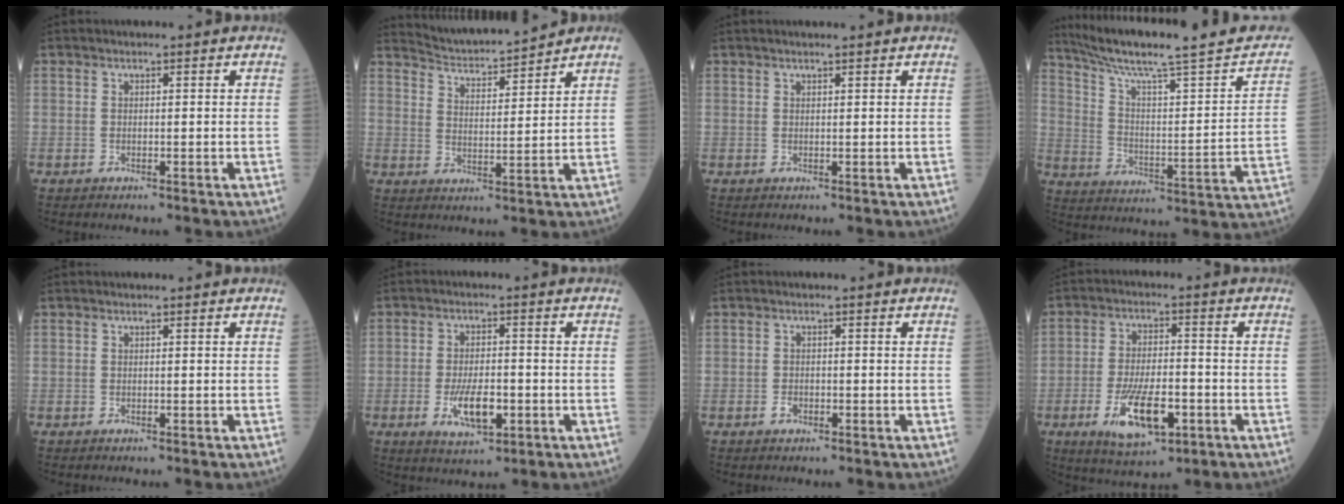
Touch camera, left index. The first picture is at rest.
{"total": 8.3, "force": [8.2, 0.0, 1.5], "torque": [-0.040, 0.011, 0.148]}
{"total": 2.1, "force": [1.8, -0.2, 1.0], "torque": [-0.008, 0.015, 0.029]}
{"total": 21.8, "force": [18.3, 0.9, 11.8], "torque": [-0.179, -0.026, 0.260]}
{"total": 0.0}
{"total": 5.1, "force": [-1.7, 2.2, 4.3], "torque": [-0.085, -0.002, -0.026]}
{"total": 1.2, "force": [-0.7, 0.8, 0.6], "torque": [-0.014, 0.002, -0.010]}
{"total": 10.3, "force": [-4.0, 3.8, 8.7], "torque": [-0.169, -0.012, -0.064]}